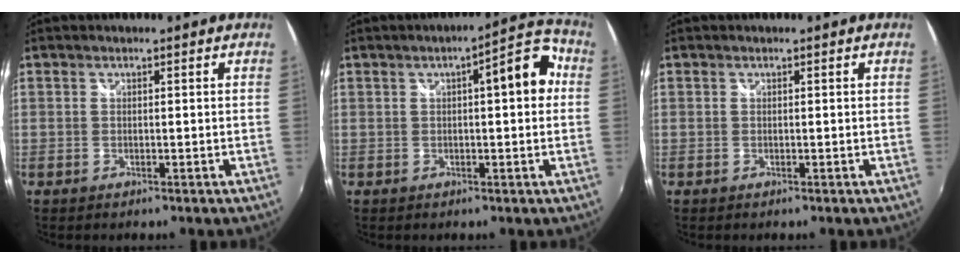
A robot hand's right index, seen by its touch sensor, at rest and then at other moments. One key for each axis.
{"total": 7.9, "fx": 1.3, "fy": 2.0, "fz": 7.6, "tx": -0.097, "ty": 0.028, "tz": 0.023}
{"total": 0.0}